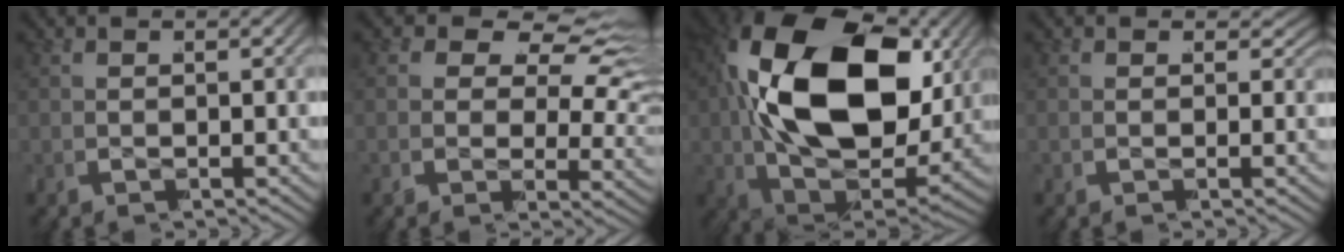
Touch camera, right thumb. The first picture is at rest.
{"total": 9.0, "force": [2.0, 5.6, 6.7], "torque": [-0.098, -0.004, 0.026]}
{"total": 25.4, "force": [1.1, 15.7, 20.0], "torque": [-0.403, -0.043, 0.038]}
{"total": 1.7, "force": [0.7, 1.2, 0.9], "torque": [-0.014, -0.008, 0.010]}